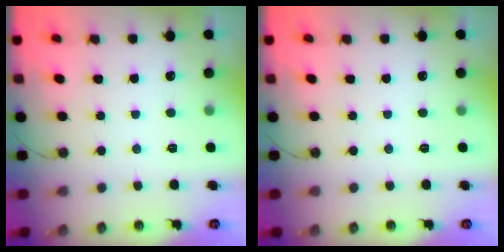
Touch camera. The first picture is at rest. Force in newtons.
{"total": 0.0}